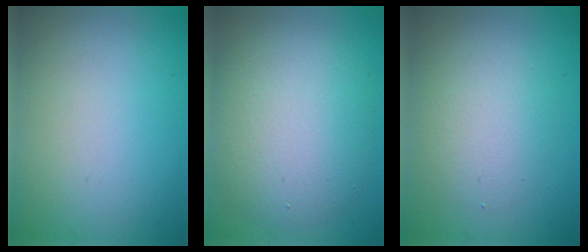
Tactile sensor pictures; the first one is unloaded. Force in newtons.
{"total": 6.7, "press": 6.7, "slide": 0.9}
{"total": 3.0, "press": 3.0, "slide": 0.2}